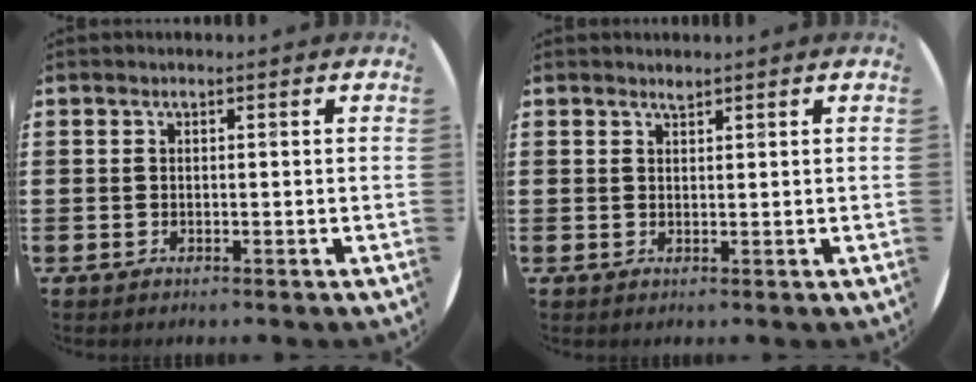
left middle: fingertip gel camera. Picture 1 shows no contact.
{"total": 0.8, "force": [0.8, 0.0, 0.1], "torque": [-0.002, -0.001, 0.016]}